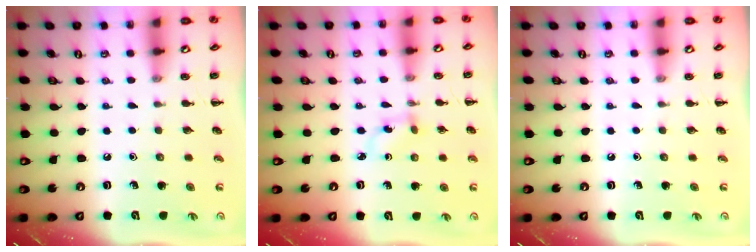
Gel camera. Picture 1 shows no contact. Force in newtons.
{"total": 2.2, "press": 2.0, "slide": 1.0}
{"total": 0.0}